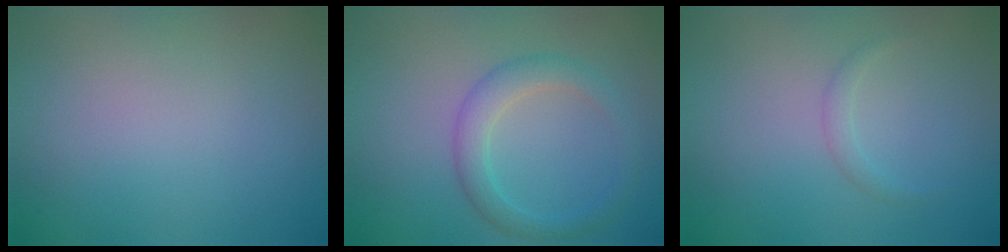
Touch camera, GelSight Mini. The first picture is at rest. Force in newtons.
{"total": 2.7, "press": 2.7, "slide": 0.1}
{"total": 0.8, "press": 0.8, "slide": 0.1}